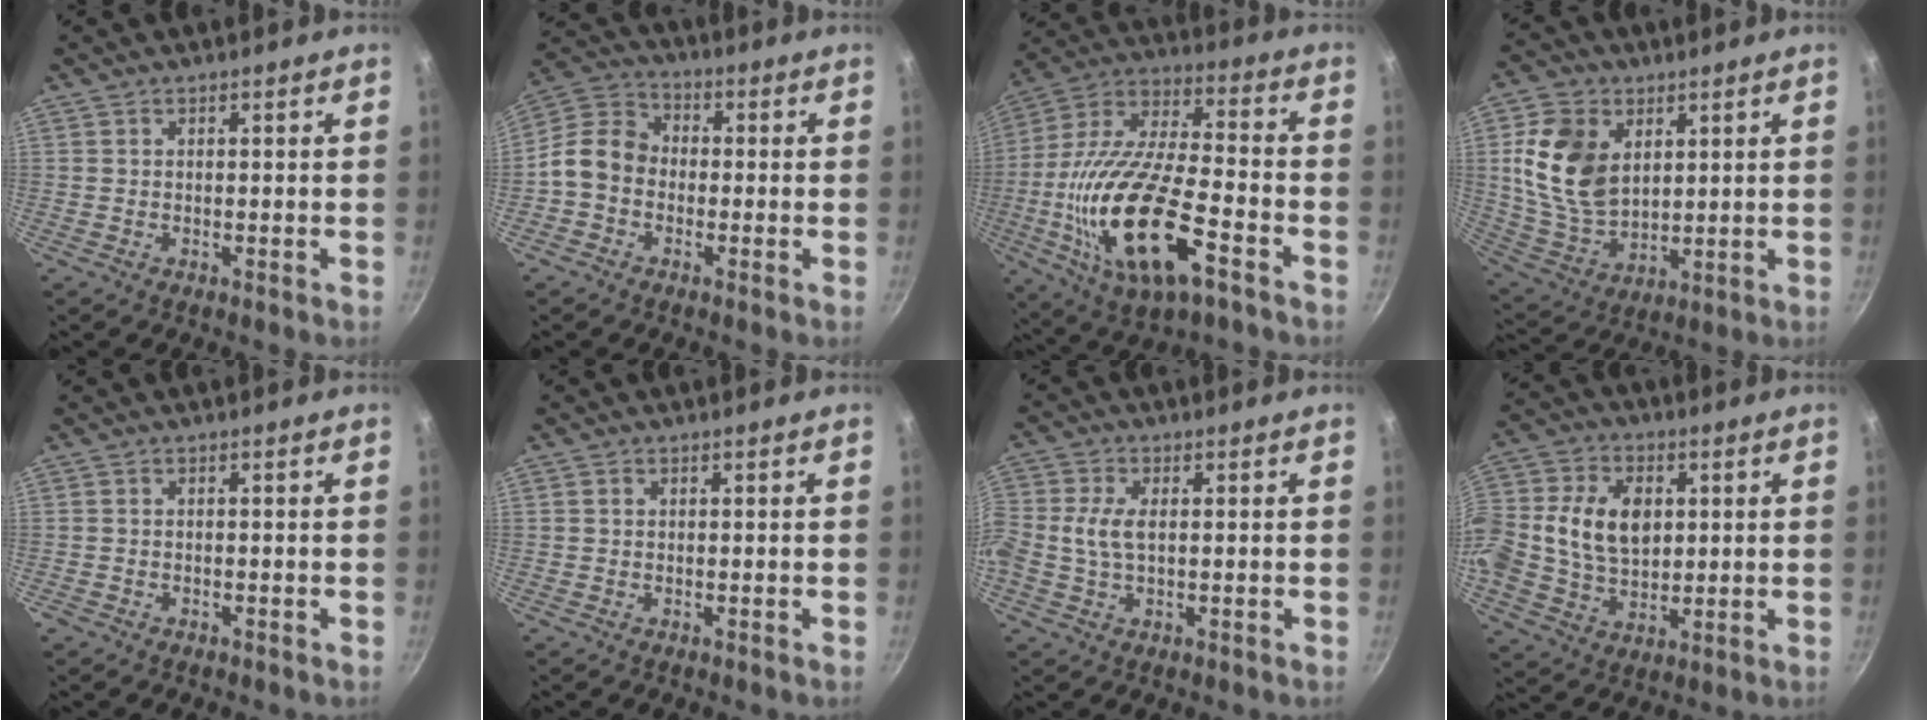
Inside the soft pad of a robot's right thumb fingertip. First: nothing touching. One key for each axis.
{"total": 9.2, "fx": -2.0, "fy": 7.3, "fz": 5.1, "tx": -0.072, "ty": 0.037, "tz": -0.064}
{"total": 25.0, "fx": -8.4, "fy": 10.0, "fz": 21.4, "tx": -0.406, "ty": 0.015, "tz": -0.157}
{"total": 15.0, "fx": 3.8, "fy": 10.4, "fz": 10.1, "tx": -0.173, "ty": -0.019, "tz": 0.085}
{"total": 0.6, "fx": -0.5, "fy": 0.4, "fz": 0.2, "tx": -0.008, "ty": 0.004, "tz": -0.006}
{"total": 0.5, "fx": 0.1, "fy": 0.5, "fz": 0.2, "tx": -0.002, "ty": 0.003, "tz": 0.000}
{"total": 6.0, "fx": 0.2, "fy": 3.5, "fz": 4.9, "tx": -0.107, "ty": 0.008, "tz": -0.005}
{"total": 19.2, "fx": 2.2, "fy": 14.2, "fz": 12.7, "tx": -0.268, "ty": 0.032, "tz": 0.037}